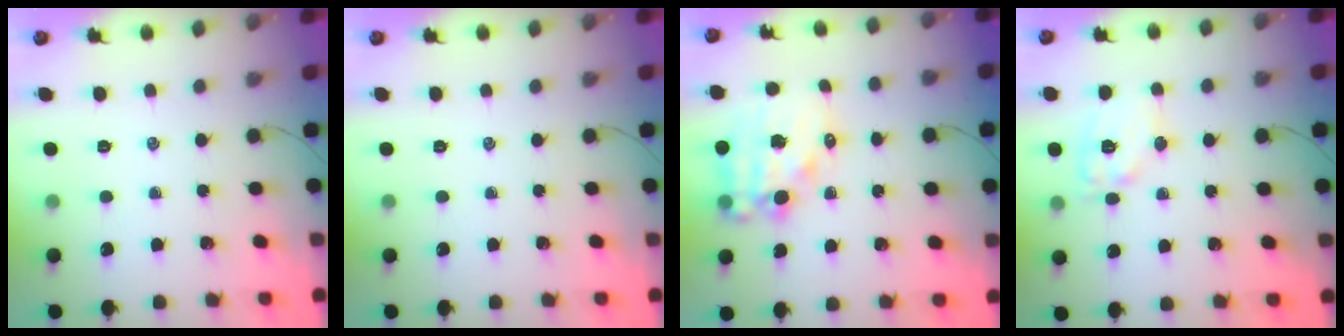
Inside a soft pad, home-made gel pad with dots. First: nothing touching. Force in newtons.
{"total": 0.0}
{"total": 13.5, "press": 13.2, "slide": 3.1}
{"total": 11.1, "press": 11.1, "slide": 1.2}